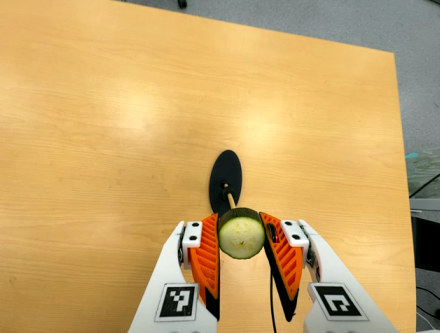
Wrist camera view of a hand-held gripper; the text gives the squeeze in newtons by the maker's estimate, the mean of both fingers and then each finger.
{"total": 8.4, "left": 7.7, "right": 9.1}